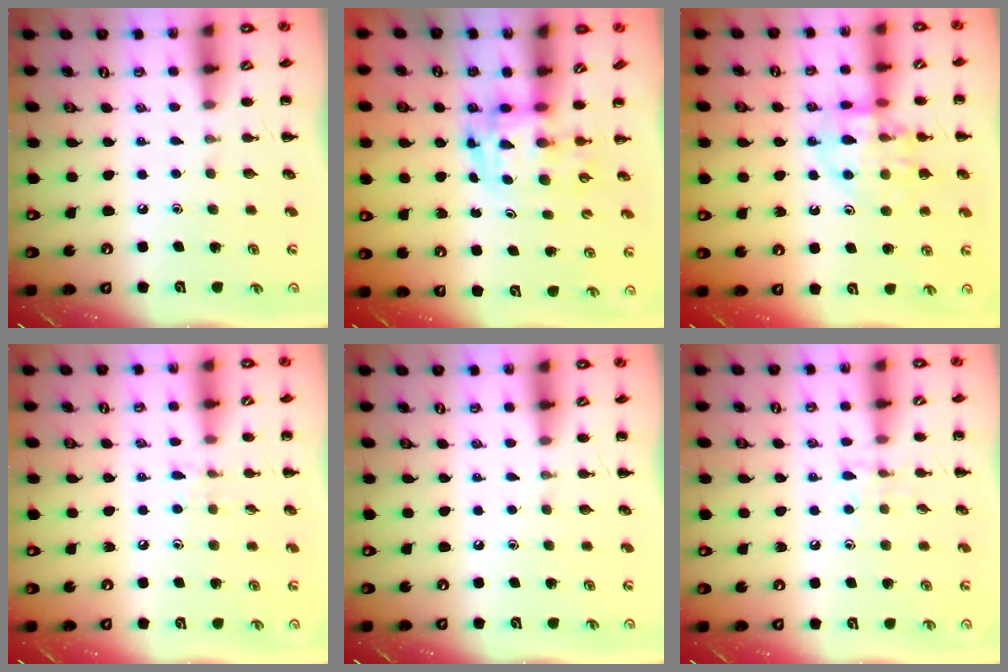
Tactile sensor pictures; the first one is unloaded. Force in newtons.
{"total": 3.4, "press": 3.4, "slide": 0.6}
{"total": 13.5, "press": 13.4, "slide": 1.6}
{"total": 6.7, "press": 6.3, "slide": 2.3}
{"total": 0.0}
{"total": 5.3, "press": 5.2, "slide": 1.1}